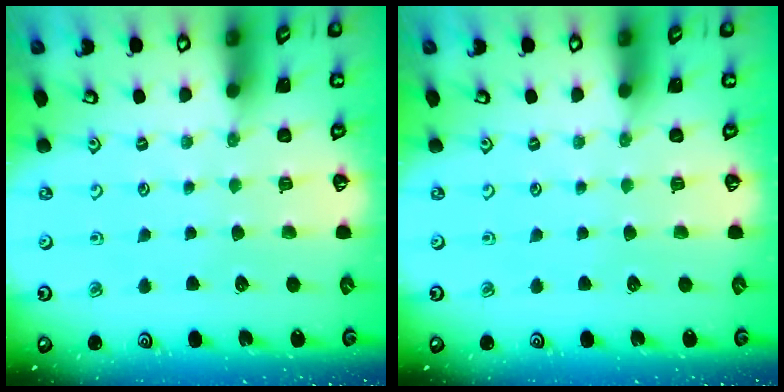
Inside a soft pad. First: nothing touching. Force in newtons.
{"total": 0.0}